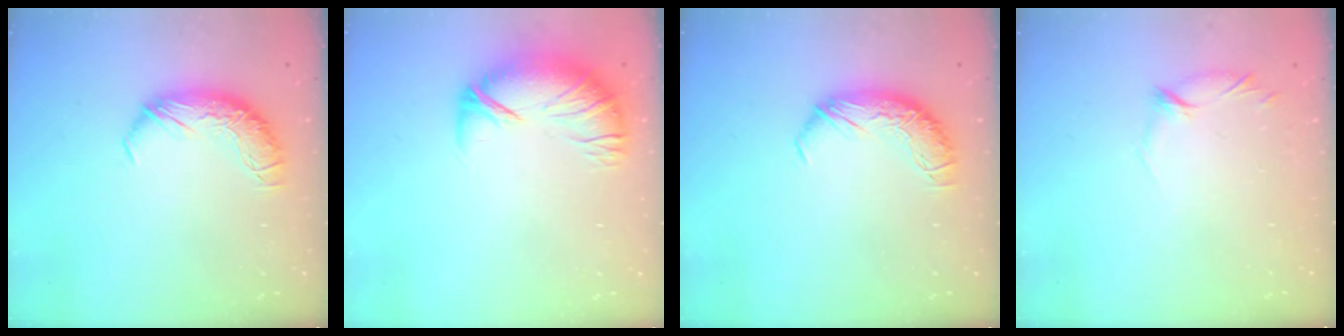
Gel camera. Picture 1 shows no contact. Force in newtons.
{"total": 2.8, "press": 1.6, "slide": 2.2}
{"total": 0.0}
{"total": 6.4, "press": 6.3, "slide": 1.0}